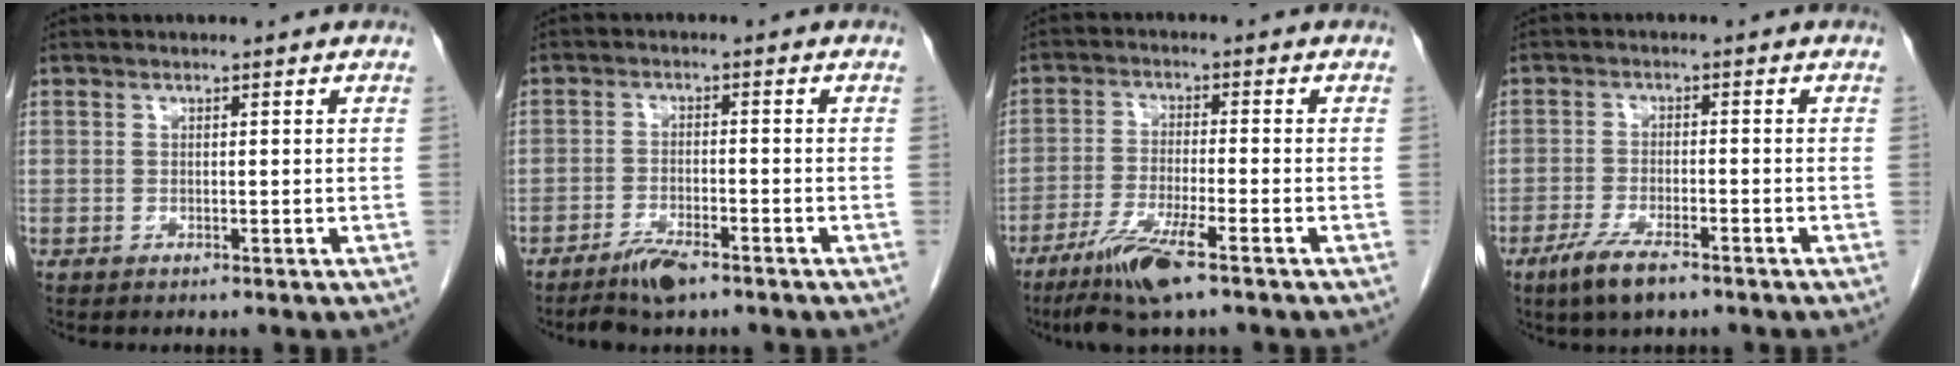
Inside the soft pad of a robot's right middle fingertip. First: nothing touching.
{"total": 4.3, "force": [-3.4, 0.9, 2.5], "torque": [-0.053, -0.003, -0.061]}
{"total": 8.3, "force": [-5.4, 0.4, 6.3], "torque": [-0.129, -0.023, -0.100]}
{"total": 5.8, "force": [-4.0, 1.2, 4.0], "torque": [-0.086, -0.010, -0.069]}